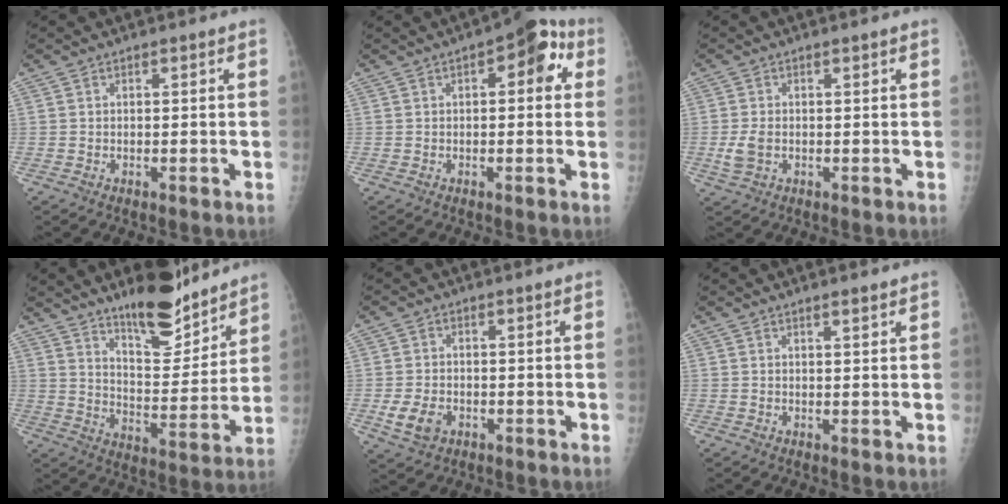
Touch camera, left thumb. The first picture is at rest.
{"total": 8.0, "force": [2.3, 3.7, 6.7], "torque": [-0.051, 0.017, 0.015]}
{"total": 3.4, "force": [-0.1, 2.1, 2.7], "torque": [-0.058, 0.002, 0.004]}
{"total": 14.6, "force": [11.7, 4.6, 7.5], "torque": [-0.075, -0.093, 0.188]}
{"total": 5.4, "force": [-1.7, 4.0, 3.2], "torque": [-0.058, 0.003, -0.026]}
{"total": 1.3, "force": [1.0, 0.1, 0.8], "torque": [-0.011, -0.006, 0.016]}